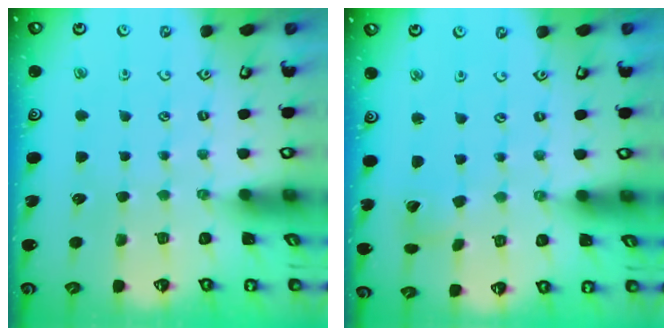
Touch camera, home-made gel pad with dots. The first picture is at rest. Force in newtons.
{"total": 2.7, "press": 2.7, "slide": 0.3}